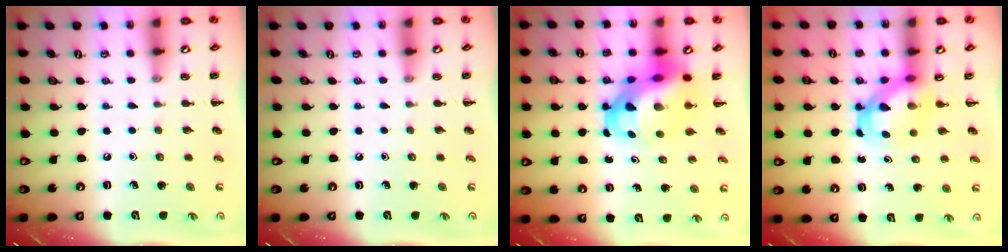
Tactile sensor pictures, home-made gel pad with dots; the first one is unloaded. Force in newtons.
{"total": 0.0}
{"total": 11.4, "press": 11.0, "slide": 2.9}
{"total": 4.9, "press": 4.7, "slide": 1.2}